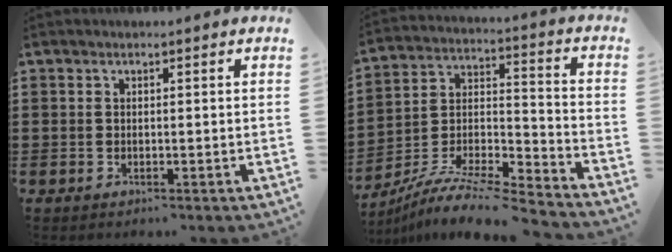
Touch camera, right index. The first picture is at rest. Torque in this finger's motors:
{"motor_torque": [1.05, 1.09, -0.03, -0.01]}